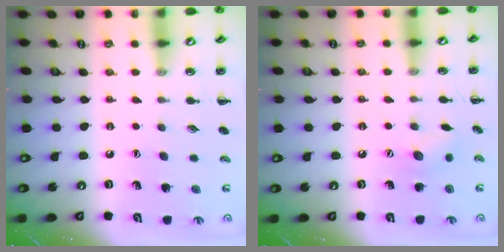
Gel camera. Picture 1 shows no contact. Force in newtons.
{"total": 6.7, "press": 6.5, "slide": 1.4}